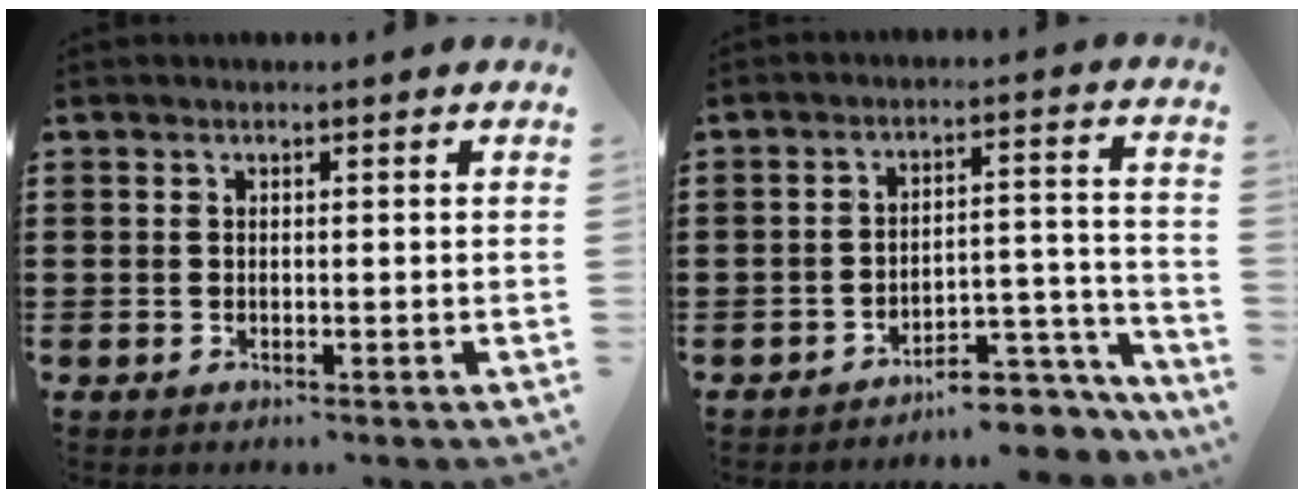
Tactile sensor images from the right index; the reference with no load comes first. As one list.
[{"total": 6.1, "force": [-5.7, 1.4, 1.7], "torque": [-0.024, 0.018, -0.110]}]